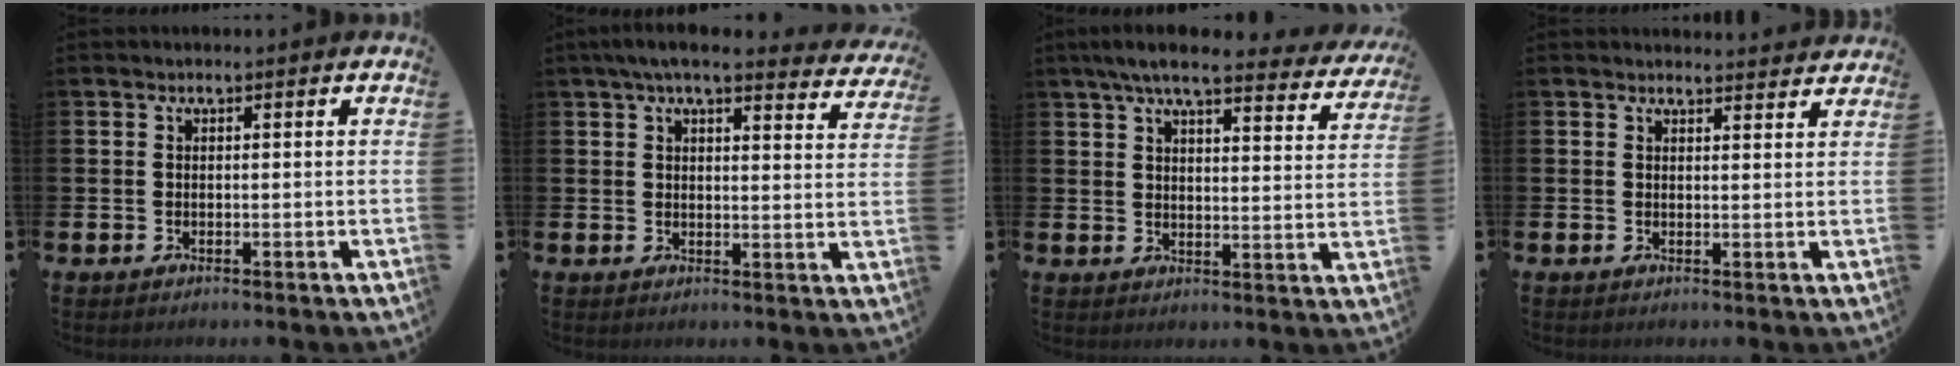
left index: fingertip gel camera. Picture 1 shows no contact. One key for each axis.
{"total": 5.4, "fx": 4.8, "fy": 0.8, "fz": 2.3, "tx": -0.046, "ty": -0.021, "tz": 0.082}
{"total": 6.5, "fx": 5.7, "fy": 1.0, "fz": 3.0, "tx": -0.065, "ty": -0.030, "tz": 0.095}
{"total": 2.1, "fx": 2.1, "fy": 0.1, "fz": -0.2, "tx": 0.013, "ty": -0.017, "tz": 0.036}